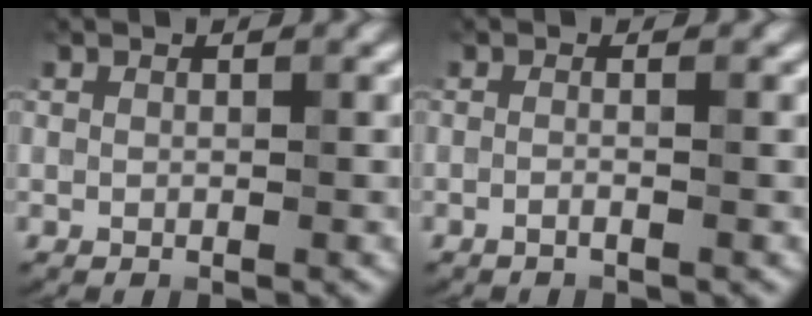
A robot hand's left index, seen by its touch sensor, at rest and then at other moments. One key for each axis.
{"total": 1.3, "fx": -0.3, "fy": 0.4, "fz": 1.2, "tx": -0.008, "ty": -0.011, "tz": -0.024}